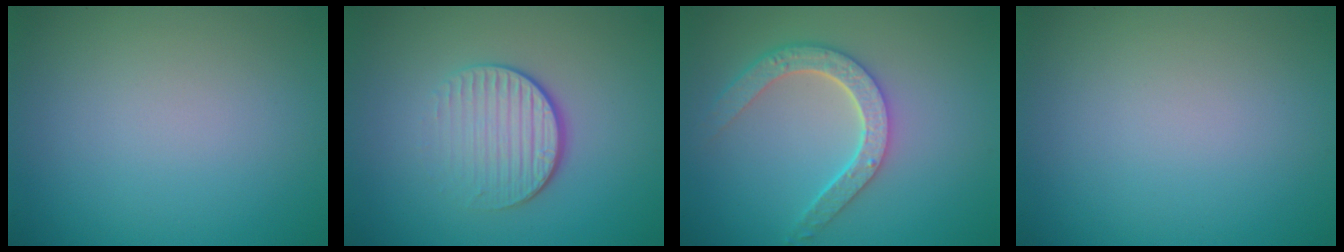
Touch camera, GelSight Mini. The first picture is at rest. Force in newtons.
{"total": 4.0, "press": 2.7, "slide": 3.0}
{"total": 4.5, "press": 3.6, "slide": 2.7}
{"total": 0.0}